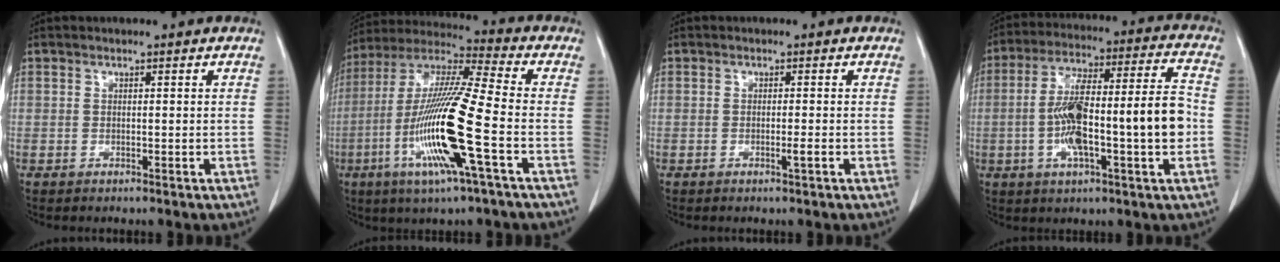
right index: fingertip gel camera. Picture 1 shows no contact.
{"total": 18.0, "force": [-5.4, 0.1, 17.1], "torque": [-0.351, -0.016, -0.109]}
{"total": 1.2, "force": [-0.5, -0.2, 1.1], "torque": [-0.021, -0.002, -0.008]}
{"total": 17.3, "force": [-2.7, 2.2, 16.9], "torque": [-0.293, 0.022, -0.044]}